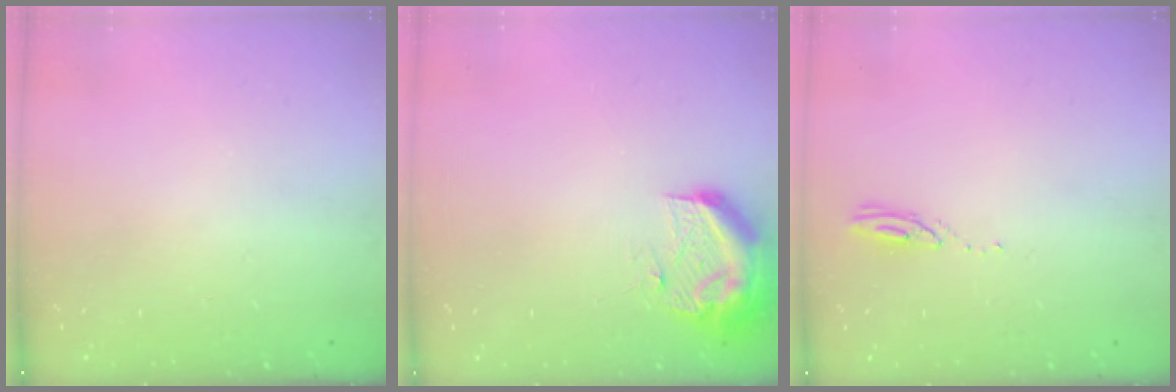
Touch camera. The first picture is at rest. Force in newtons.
{"total": 11.7, "press": 11.7, "slide": 1.3}
{"total": 3.0, "press": 3.0, "slide": 0.1}